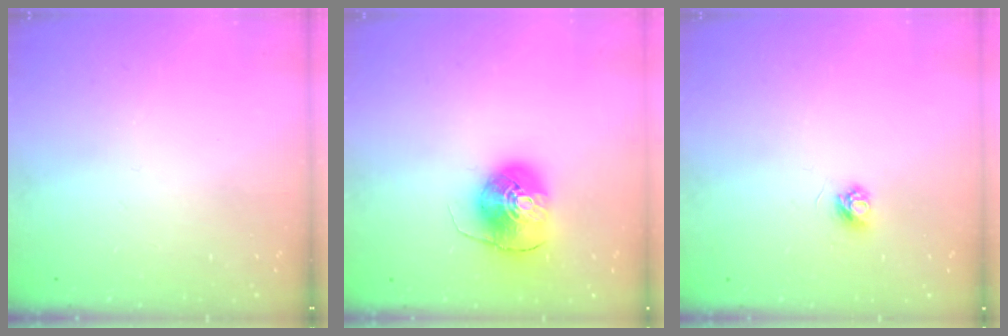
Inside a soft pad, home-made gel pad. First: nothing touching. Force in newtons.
{"total": 8.6, "press": 8.5, "slide": 1.1}
{"total": 3.4, "press": 3.4, "slide": 0.4}